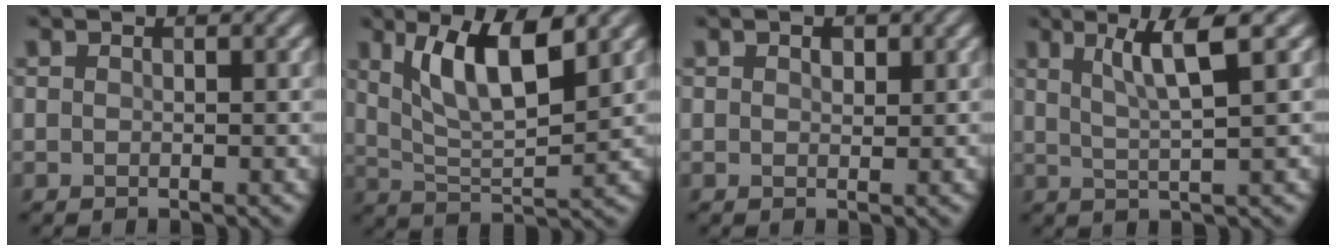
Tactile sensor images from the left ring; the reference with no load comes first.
{"total": 6.9, "force": [3.1, 2.2, 5.7], "torque": [-0.110, -0.005, 0.057]}
{"total": 1.0, "force": [0.6, 0.6, 0.6], "torque": [-0.008, -0.001, 0.009]}
{"total": 4.4, "force": [2.0, 0.5, 3.9], "torque": [-0.066, 0.001, 0.037]}